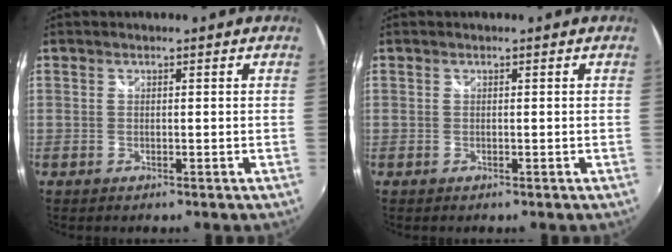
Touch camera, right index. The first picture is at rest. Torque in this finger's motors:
{"motor_torque": [0.75, 0.92, 0.00, 0.00]}